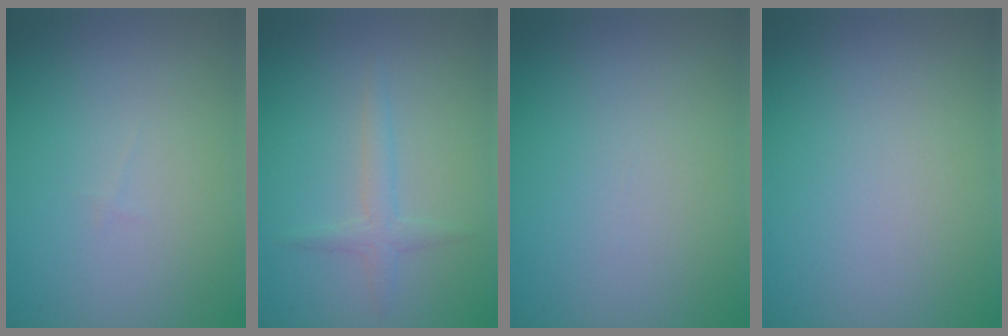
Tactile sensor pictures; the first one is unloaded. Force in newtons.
{"total": 1.7, "press": 1.7, "slide": 0.0}
{"total": 0.0}
{"total": 0.0}